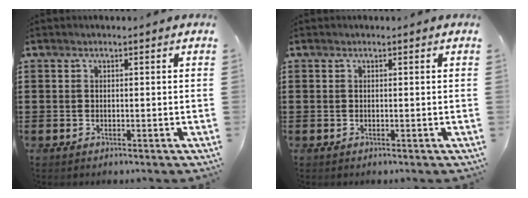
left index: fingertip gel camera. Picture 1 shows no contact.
{"total": 0.0}